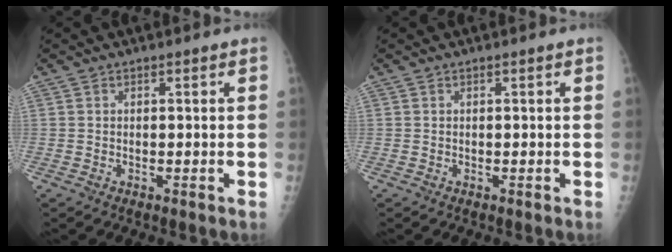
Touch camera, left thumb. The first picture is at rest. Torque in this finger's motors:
{"motor_torque": [0.00, 0.00, -0.02, -0.04, 0.00]}